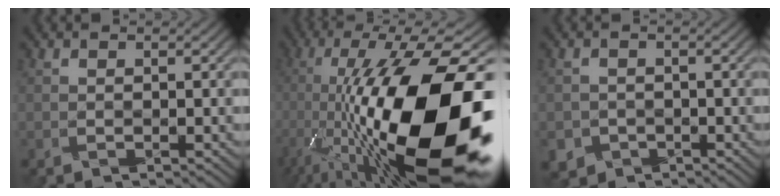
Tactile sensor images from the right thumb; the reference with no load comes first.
{"total": 20.5, "force": [-4.7, 7.7, 18.5], "torque": [-0.316, 0.006, -0.092]}
{"total": 2.5, "force": [-1.4, 1.9, -0.8], "torque": [0.008, -0.017, -0.029]}